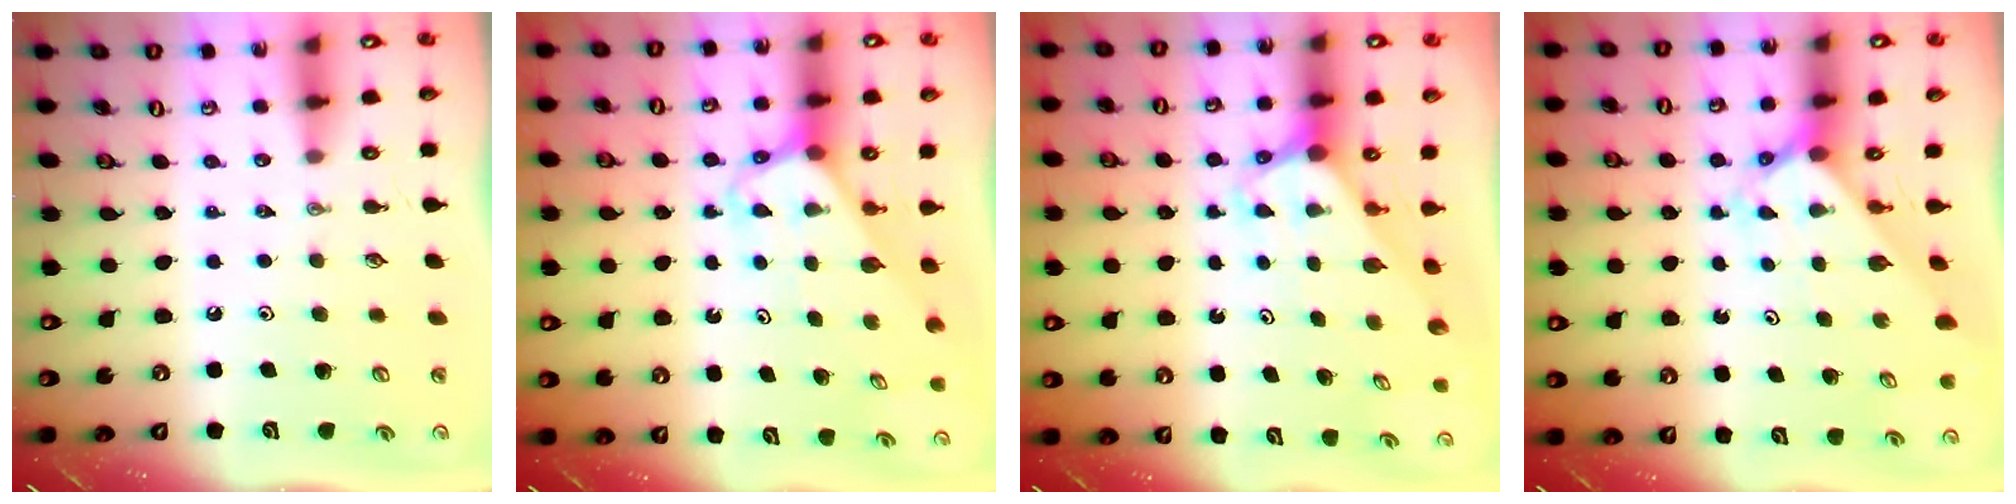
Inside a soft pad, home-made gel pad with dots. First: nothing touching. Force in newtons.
{"total": 3.2, "press": 3.2, "slide": 0.2}
{"total": 3.1, "press": 3.1, "slide": 0.2}
{"total": 2.1, "press": 2.1, "slide": 0.1}